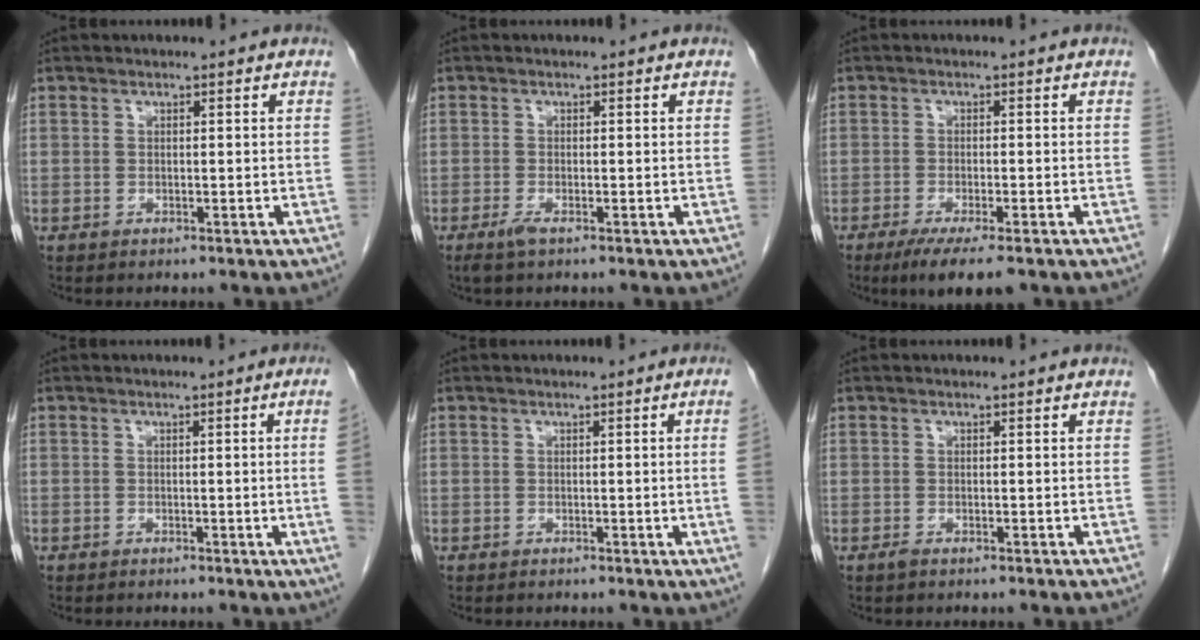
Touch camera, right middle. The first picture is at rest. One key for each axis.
{"total": 1.5, "fx": -1.0, "fy": 0.2, "fz": 1.2, "tx": -0.028, "ty": -0.005, "tz": -0.021}
{"total": 6.8, "fx": -4.7, "fy": 0.8, "fz": 4.8, "tx": -0.069, "ty": -0.016, "tz": -0.071}
{"total": 3.8, "fx": -0.4, "fy": -1.5, "fz": 3.4, "tx": -0.038, "ty": -0.005, "tz": -0.005}
{"total": 2.6, "fx": -0.2, "fy": -1.0, "fz": 2.4, "tx": -0.026, "ty": -0.003, "tz": 0.000}
{"total": 0.6, "fx": -0.4, "fy": 0.1, "fz": 0.3, "tx": -0.008, "ty": 0.000, "tz": -0.007}